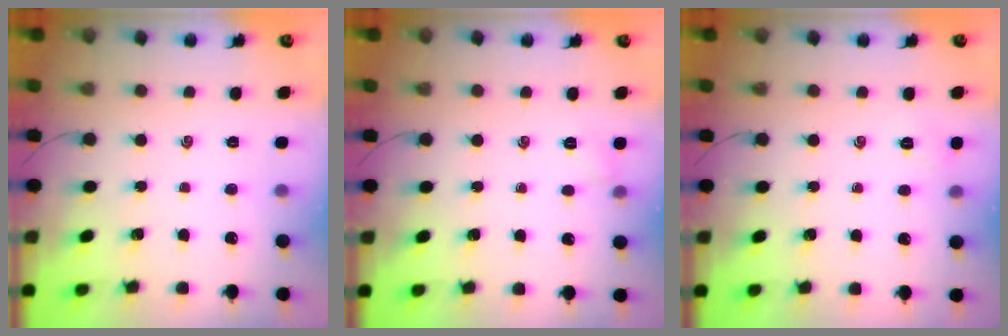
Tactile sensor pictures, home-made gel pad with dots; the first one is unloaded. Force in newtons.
{"total": 4.7, "press": 4.6, "slide": 1.0}
{"total": 4.5, "press": 4.4, "slide": 1.2}